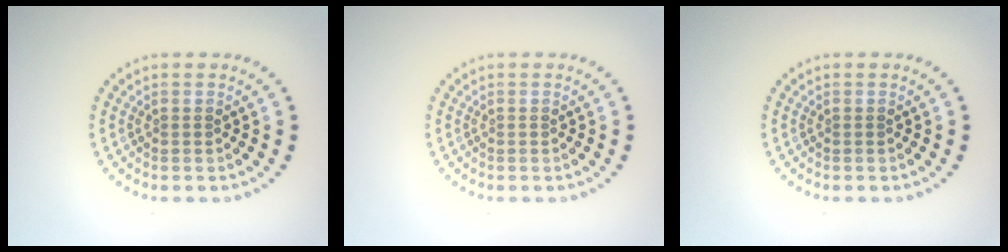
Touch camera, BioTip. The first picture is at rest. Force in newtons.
{"total": 0.0}
{"total": 0.0}